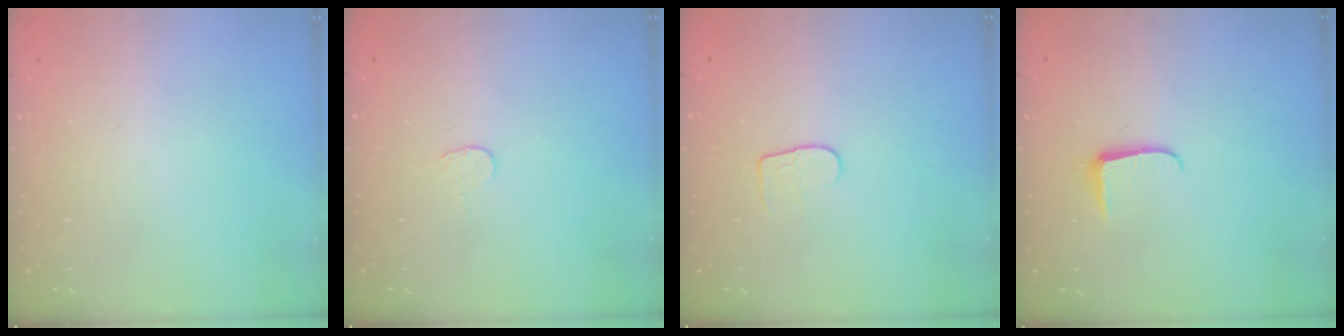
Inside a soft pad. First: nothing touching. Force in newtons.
{"total": 3.2, "press": 3.1, "slide": 0.3}
{"total": 4.3, "press": 4.3, "slide": 0.5}
{"total": 6.2, "press": 6.1, "slide": 0.8}